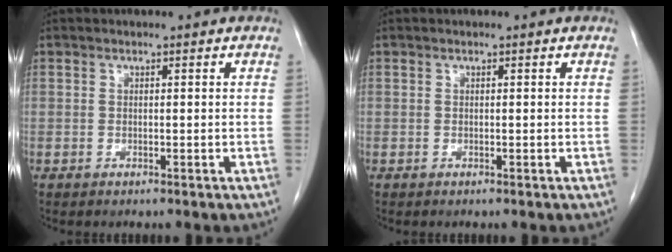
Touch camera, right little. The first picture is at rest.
{"total": 0.0}